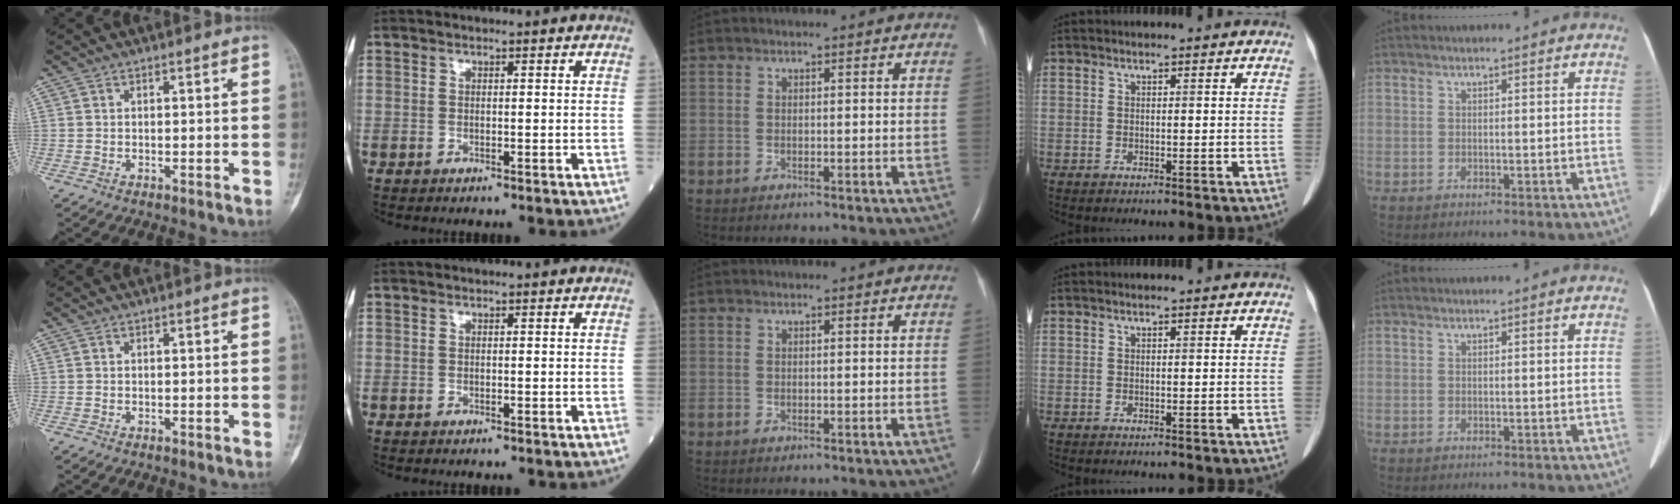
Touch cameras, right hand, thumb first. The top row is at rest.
{}